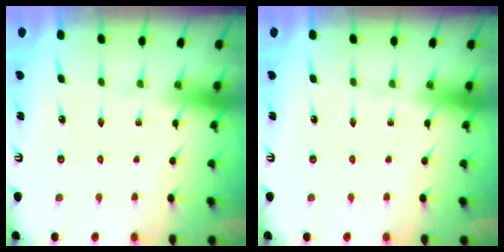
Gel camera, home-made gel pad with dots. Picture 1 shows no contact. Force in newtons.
{"total": 0.0}